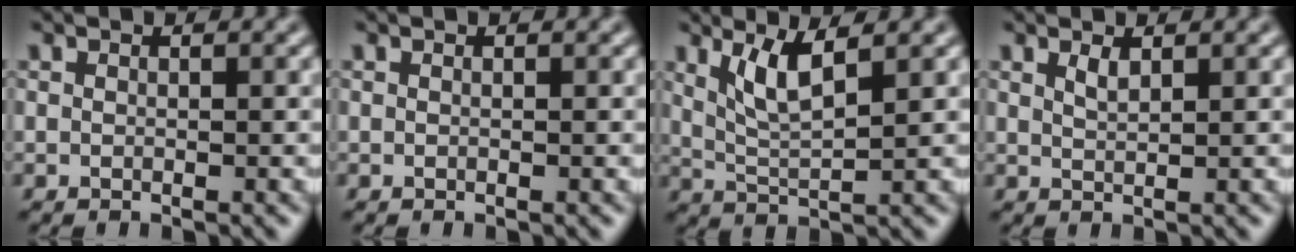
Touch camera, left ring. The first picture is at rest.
{"total": 0.0}
{"total": 3.5, "force": [1.8, 0.7, 2.9], "torque": [-0.061, -0.007, 0.041]}
{"total": 1.1, "force": [0.8, 0.3, 0.7], "torque": [-0.015, -0.001, 0.015]}